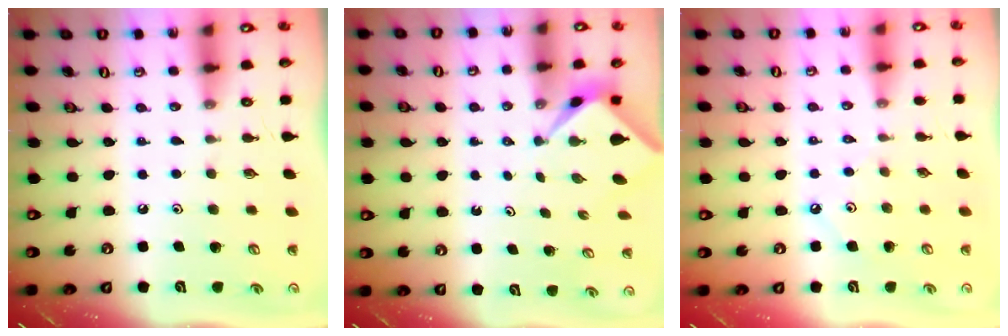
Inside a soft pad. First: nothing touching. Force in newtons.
{"total": 2.2, "press": 2.2, "slide": 0.2}
{"total": 2.7, "press": 2.7, "slide": 0.2}